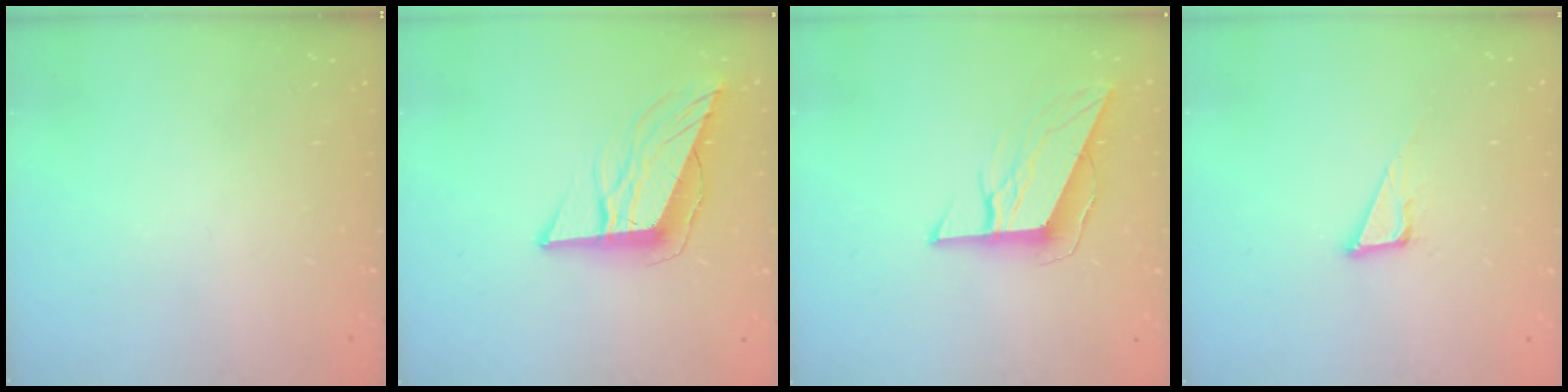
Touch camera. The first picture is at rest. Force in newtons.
{"total": 11.4, "press": 10.8, "slide": 3.6}
{"total": 9.5, "press": 9.3, "slide": 1.9}
{"total": 7.0, "press": 6.4, "slide": 2.8}